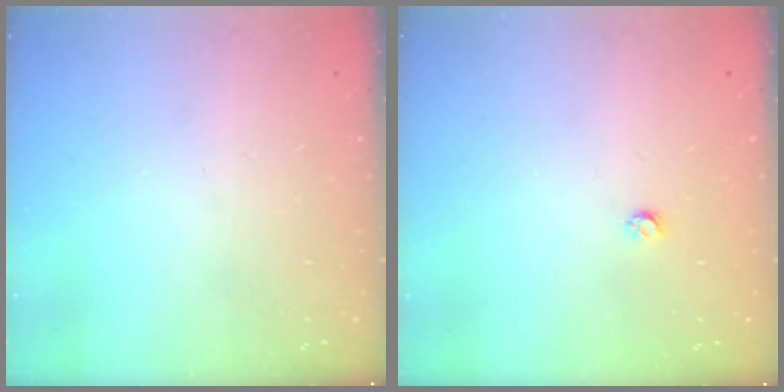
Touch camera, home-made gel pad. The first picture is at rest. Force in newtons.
{"total": 2.9, "press": 2.8, "slide": 0.5}